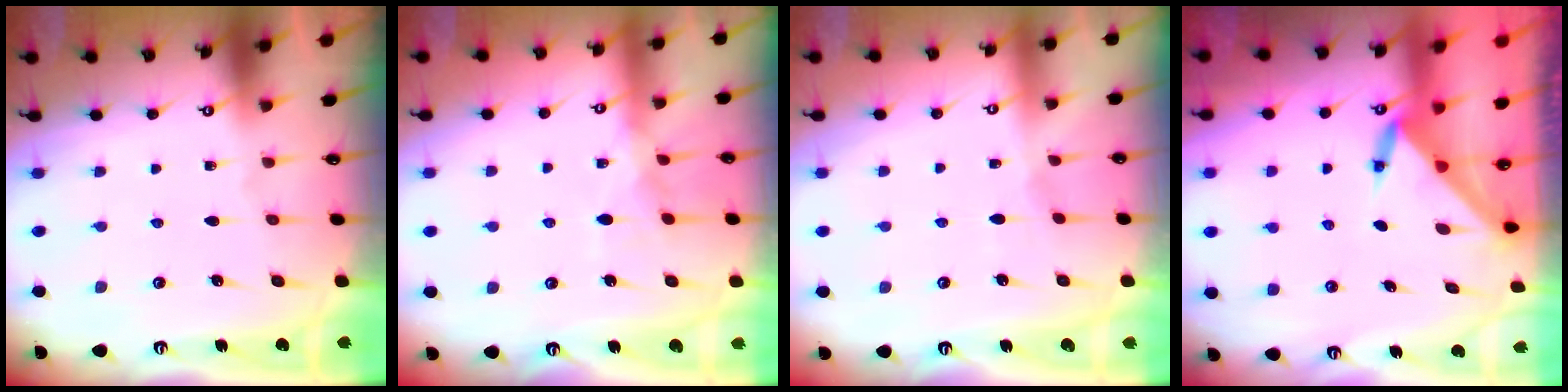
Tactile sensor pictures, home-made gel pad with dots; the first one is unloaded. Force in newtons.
{"total": 9.1, "press": 9.1, "slide": 0.8}
{"total": 1.7, "press": 1.7, "slide": 0.4}
{"total": 3.6, "press": 3.6, "slide": 0.3}